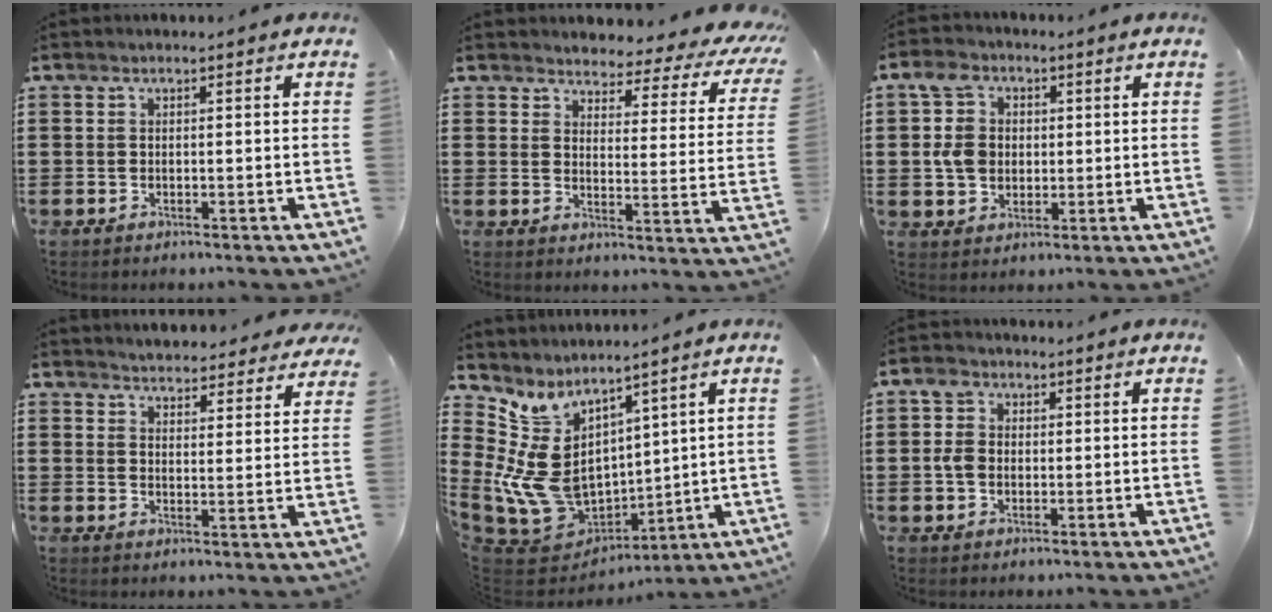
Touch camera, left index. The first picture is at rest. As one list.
[{"total": 3.2, "force": [3.0, 1.1, 0.7], "torque": [-0.028, -0.025, 0.043]}, {"total": 7.0, "force": [1.0, 5.9, 3.5], "torque": [-0.099, 0.015, 0.016]}, {"total": 3.9, "force": [3.9, 0.3, -0.1], "torque": [-0.017, -0.018, 0.070]}, {"total": 12.4, "force": [2.3, 9.5, 7.6], "torque": [-0.224, -0.036, 0.050]}, {"total": 4.0, "force": [0.4, 3.5, 1.9], "torque": [-0.055, 0.009, 0.003]}]